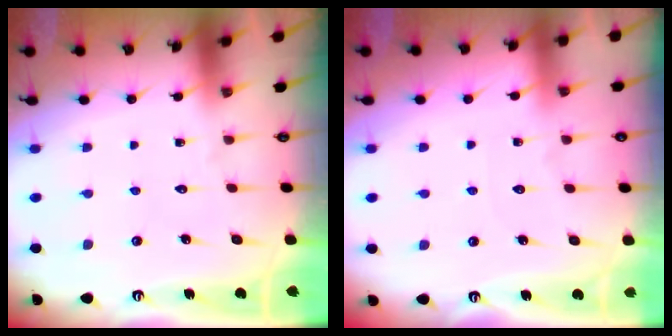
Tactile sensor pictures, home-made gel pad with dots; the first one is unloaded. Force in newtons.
{"total": 2.3, "press": 2.3, "slide": 0.3}